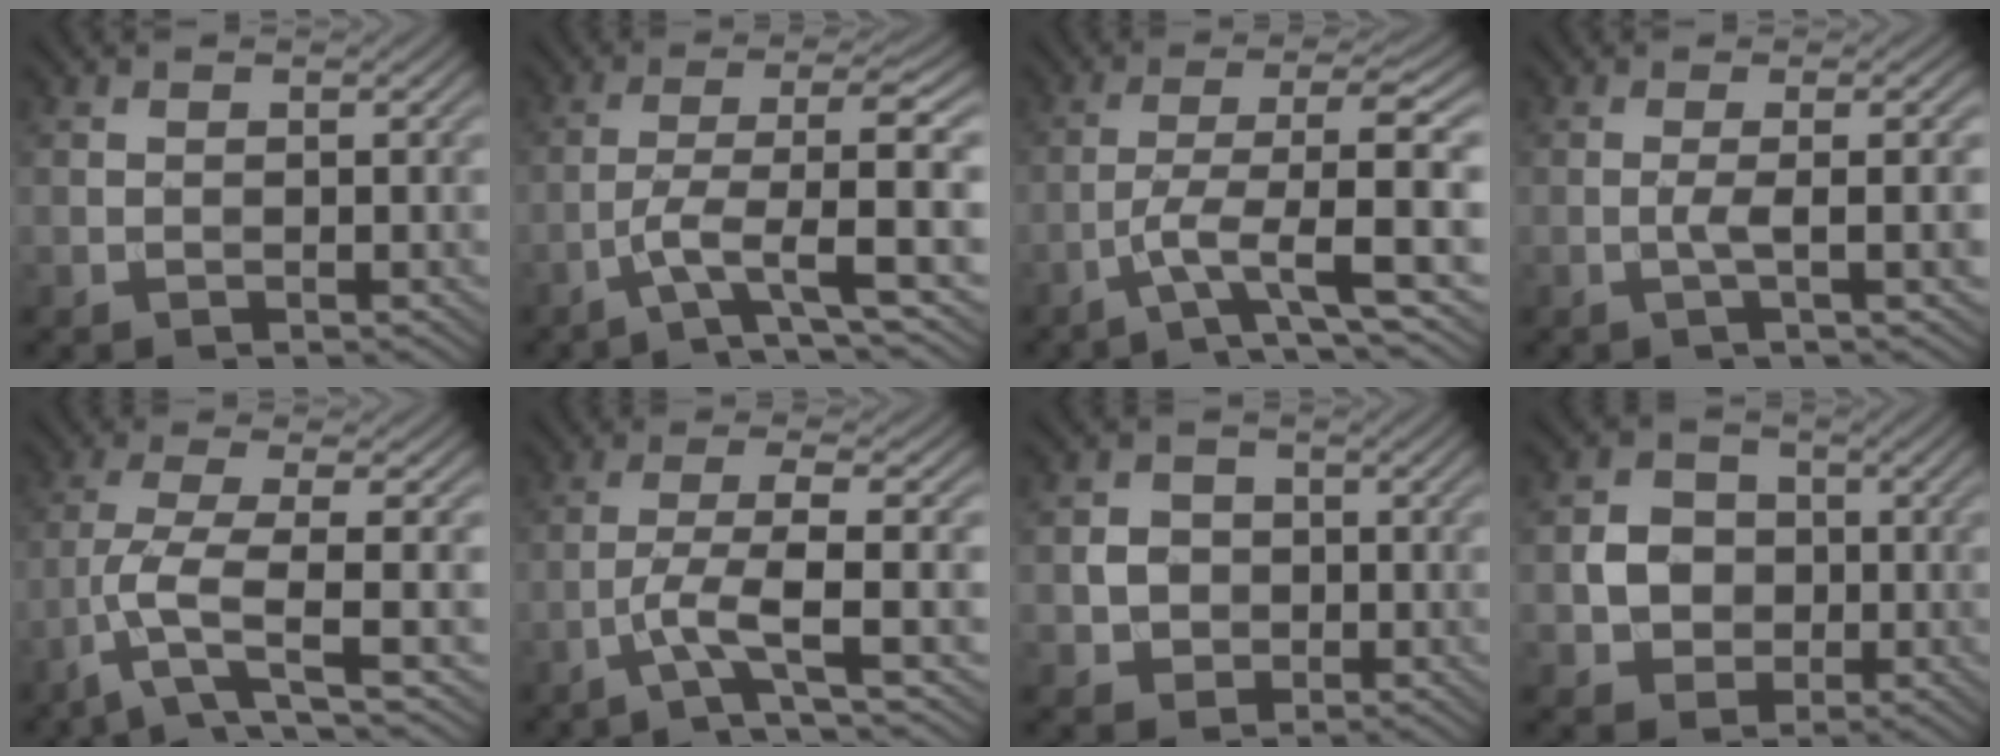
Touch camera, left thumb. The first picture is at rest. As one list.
[{"total": 6.5, "force": [-2.0, 1.0, 6.1], "torque": [-0.109, 0.012, -0.048]}, {"total": 7.4, "force": [-2.4, 1.2, 6.9], "torque": [-0.121, 0.013, -0.049]}, {"total": 5.2, "force": [-0.4, 0.9, 5.1], "torque": [-0.081, 0.008, -0.013]}, {"total": 5.9, "force": [-2.3, 1.0, 5.4], "torque": [-0.106, 0.004, -0.060]}, {"total": 4.9, "force": [-1.9, 0.4, 4.5], "torque": [-0.082, 0.010, -0.057]}, {"total": 3.6, "force": [-0.5, 3.4, 1.3], "torque": [-0.024, -0.006, -0.022]}, {"total": 4.9, "force": [-0.6, 4.4, 2.0], "torque": [-0.038, 0.002, -0.022]}]